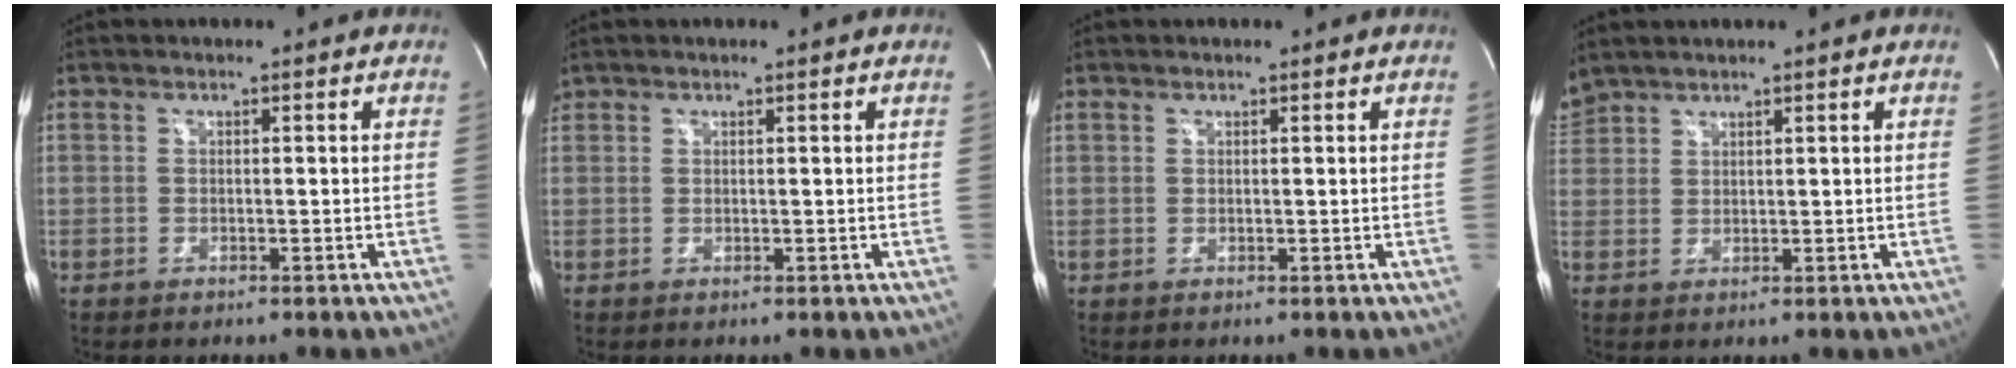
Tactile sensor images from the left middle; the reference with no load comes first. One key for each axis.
{"total": 1.1, "fx": 0.9, "fy": 0.8, "fz": 0.0, "tx": 0.001, "ty": 0.016, "tz": 0.016}
{"total": 0.8, "fx": 0.5, "fy": 0.6, "fz": 0.0, "tx": 0.004, "ty": 0.002, "tz": 0.007}
{"total": 3.6, "fx": 3.4, "fy": 1.0, "fz": 0.5, "tx": -0.027, "ty": 0.021, "tz": 0.078}